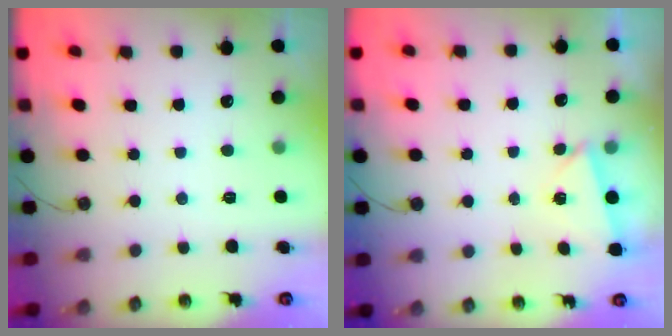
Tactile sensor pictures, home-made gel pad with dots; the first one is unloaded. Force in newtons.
{"total": 3.0, "press": 2.4, "slide": 1.7}